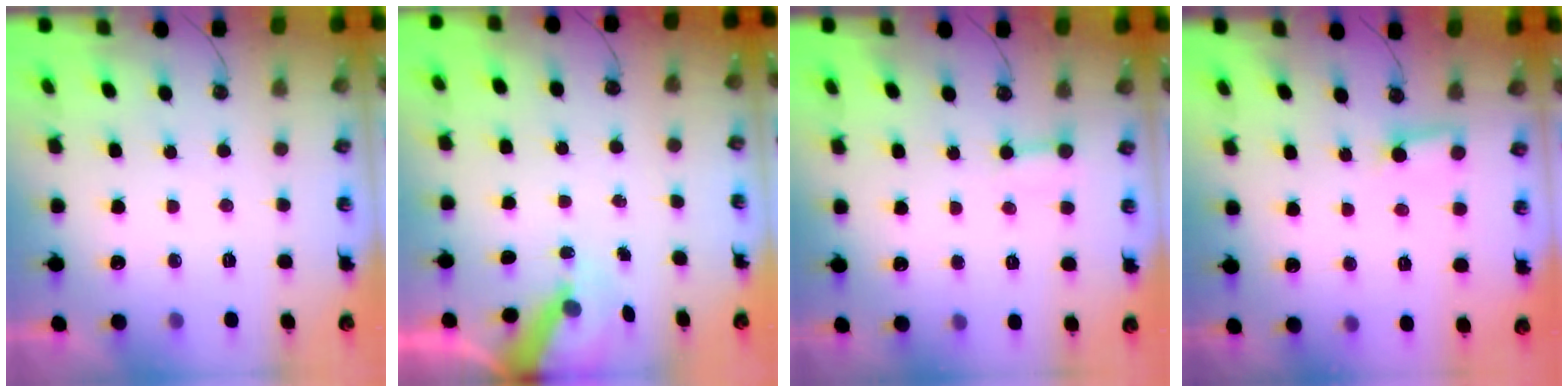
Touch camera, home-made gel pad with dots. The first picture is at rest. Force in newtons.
{"total": 7.5, "press": 7.5, "slide": 0.9}
{"total": 3.5, "press": 3.4, "slide": 0.5}
{"total": 3.2, "press": 3.2, "slide": 0.1}